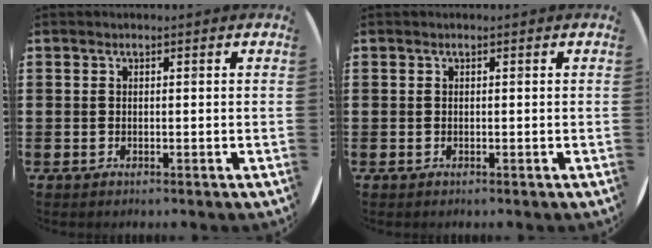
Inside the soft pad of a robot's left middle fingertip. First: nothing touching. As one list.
[{"total": 0.0}]